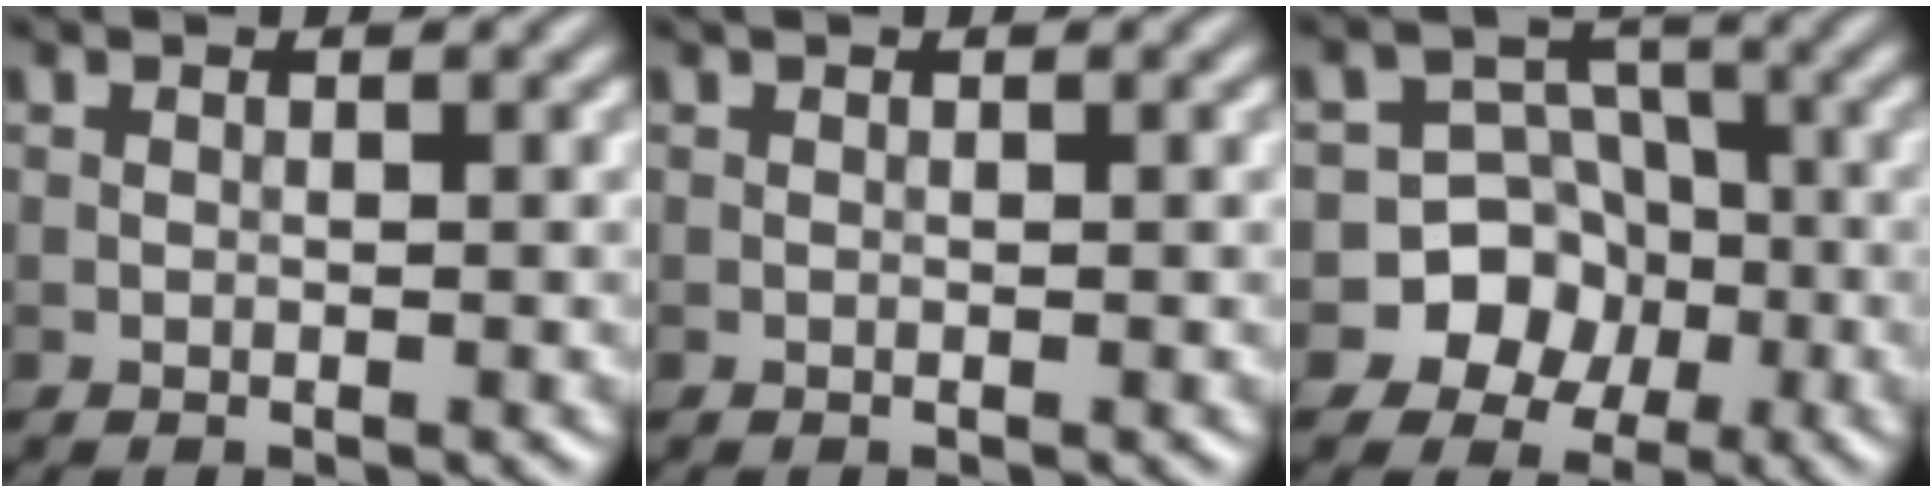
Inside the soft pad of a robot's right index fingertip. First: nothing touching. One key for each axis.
{"total": 0.0}
{"total": 7.2, "fx": -3.0, "fy": 6.5, "fz": 1.3, "tx": 0.012, "ty": 0.006, "tz": -0.075}